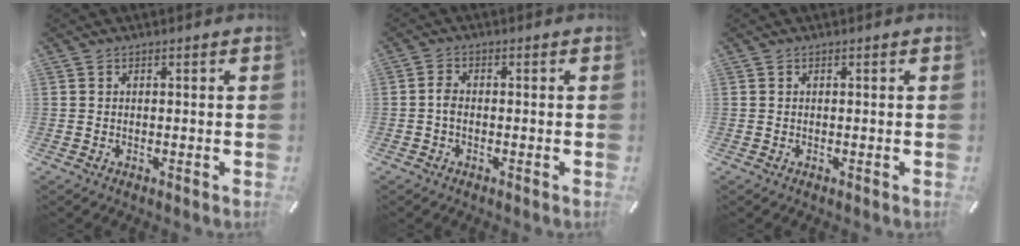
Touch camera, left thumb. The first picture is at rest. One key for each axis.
{"total": 2.2, "fx": -0.5, "fy": 1.3, "fz": 1.8, "tx": -0.033, "ty": 0.005, "tz": -0.010}
{"total": 0.0}